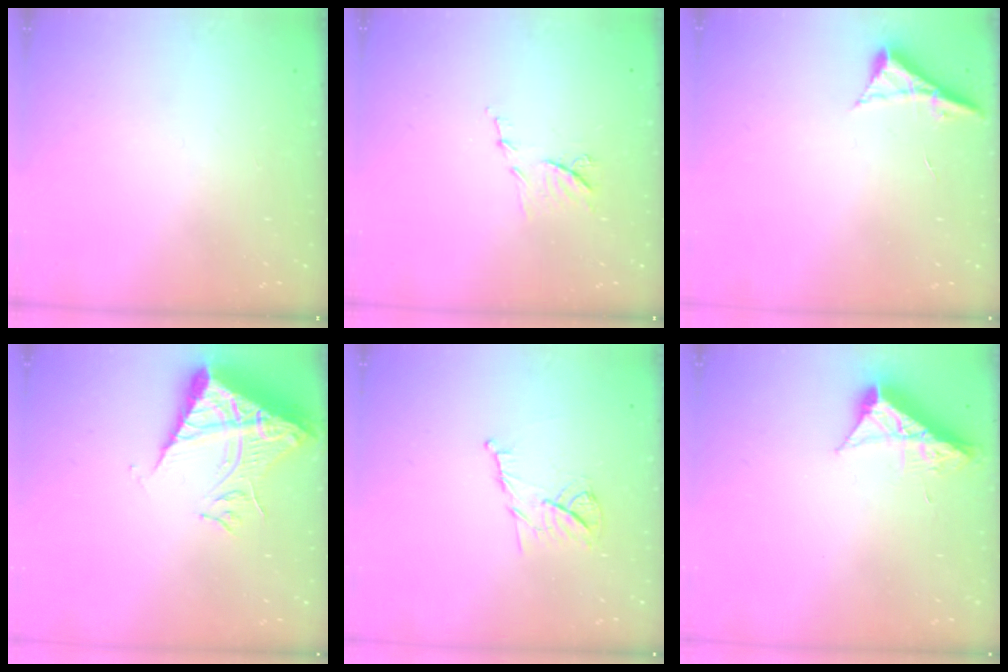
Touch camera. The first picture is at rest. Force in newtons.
{"total": 6.9, "press": 6.9, "slide": 0.5}
{"total": 5.4, "press": 5.4, "slide": 0.7}
{"total": 11.6, "press": 11.5, "slide": 1.1}
{"total": 8.6, "press": 8.6, "slide": 0.7}
{"total": 8.9, "press": 8.9, "slide": 0.4}